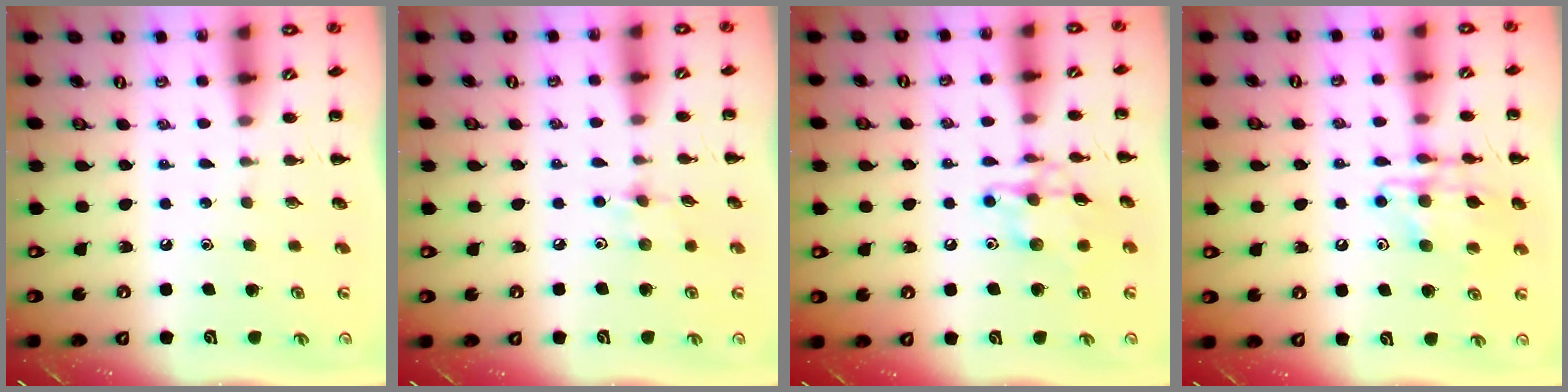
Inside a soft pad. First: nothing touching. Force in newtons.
{"total": 5.3, "press": 5.1, "slide": 1.6}
{"total": 13.2, "press": 13.2, "slide": 0.7}
{"total": 13.4, "press": 13.2, "slide": 2.4}